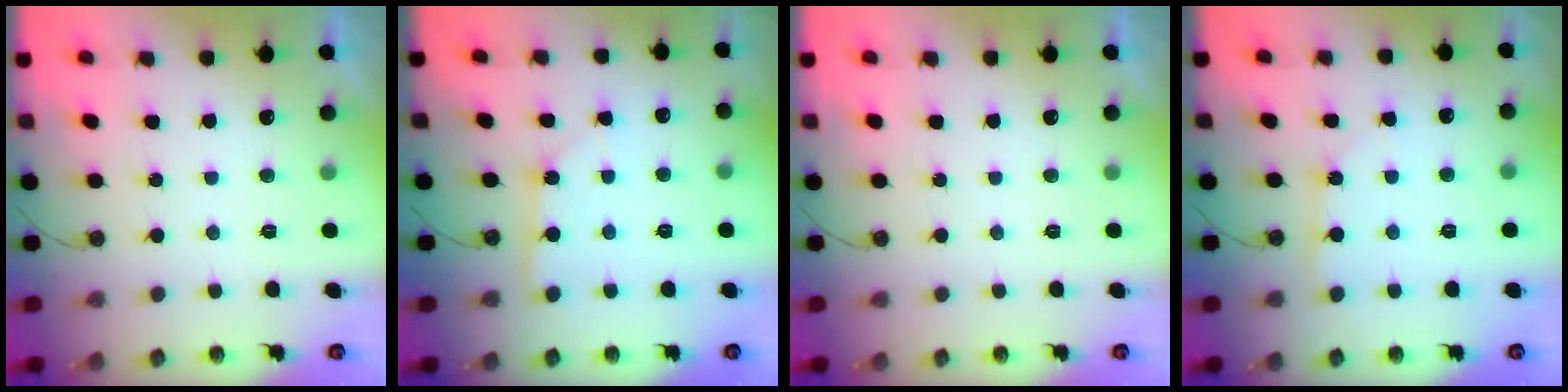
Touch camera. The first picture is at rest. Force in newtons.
{"total": 2.5, "press": 2.5, "slide": 0.2}
{"total": 0.0}
{"total": 3.1, "press": 3.0, "slide": 0.4}